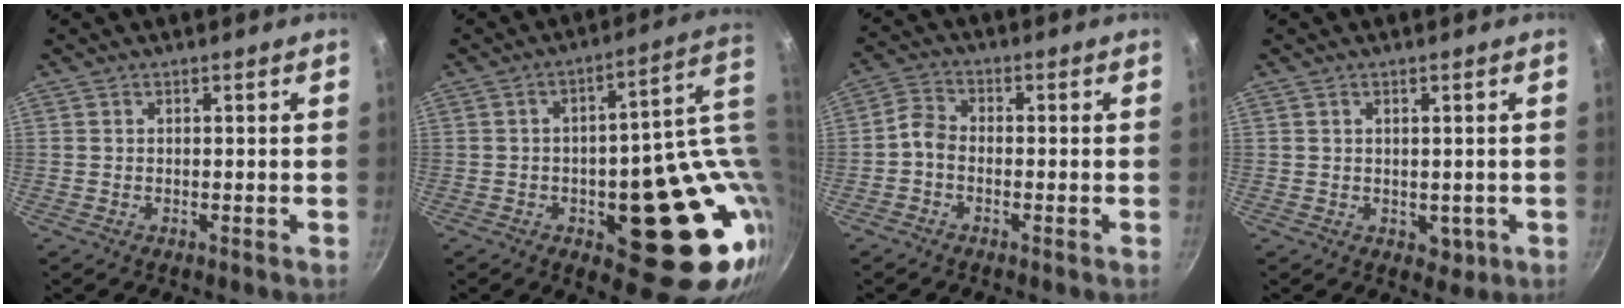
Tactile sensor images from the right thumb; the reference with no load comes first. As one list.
[{"total": 22.1, "force": [-0.9, 10.1, 19.7], "torque": [-0.197, 0.002, 0.001]}, {"total": 3.5, "force": [-1.5, 2.3, 2.1], "torque": [-0.047, 0.025, -0.042]}, {"total": 2.2, "force": [0.2, 1.6, 1.5], "torque": [-0.013, -0.001, 0.007]}]